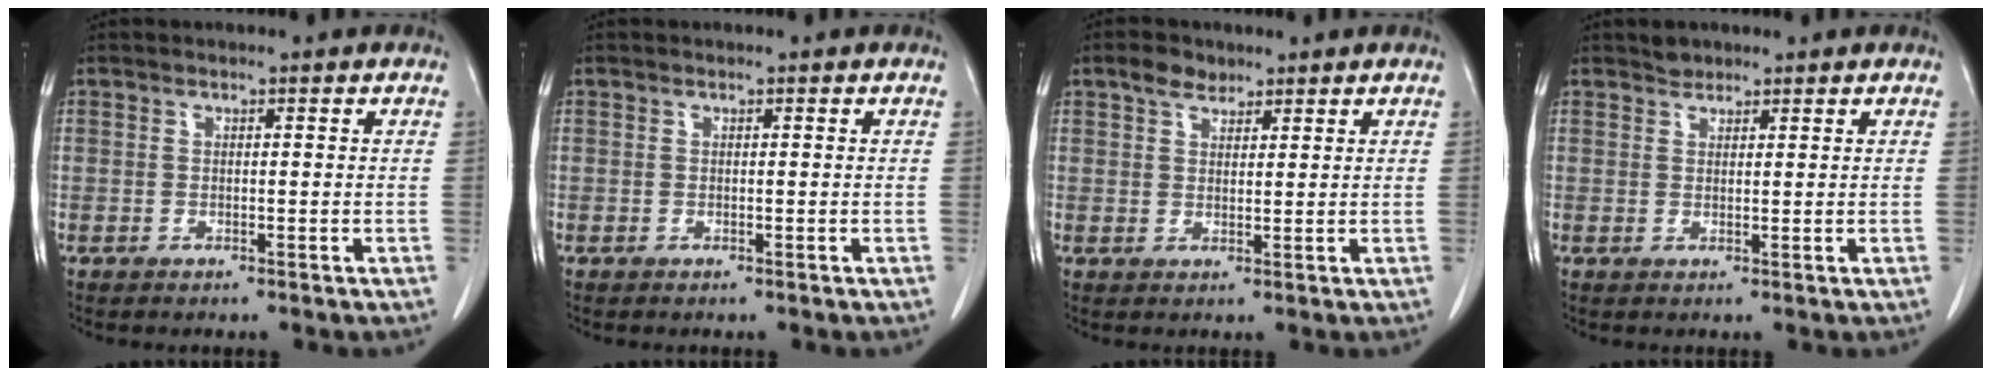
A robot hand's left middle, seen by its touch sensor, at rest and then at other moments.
{"total": 0.0}
{"total": 3.0, "force": [2.2, 1.7, 1.1], "torque": [-0.025, 0.007, 0.039]}
{"total": 1.4, "force": [1.3, 0.7, 0.1], "torque": [-0.004, 0.001, 0.021]}